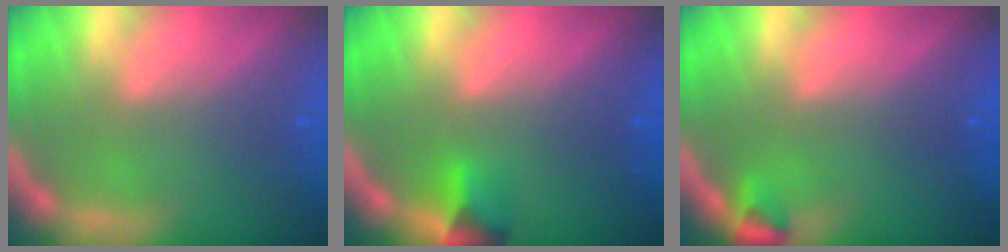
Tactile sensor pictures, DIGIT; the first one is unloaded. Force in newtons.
{"total": 2.4}
{"total": 1.5}